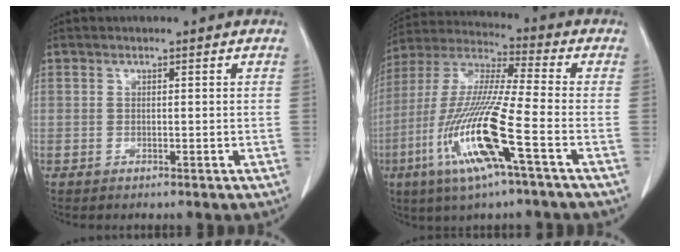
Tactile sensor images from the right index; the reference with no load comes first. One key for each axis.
{"total": 16.5, "fx": -6.2, "fy": 0.3, "fz": 15.4, "tx": -0.324, "ty": -0.020, "tz": -0.124}